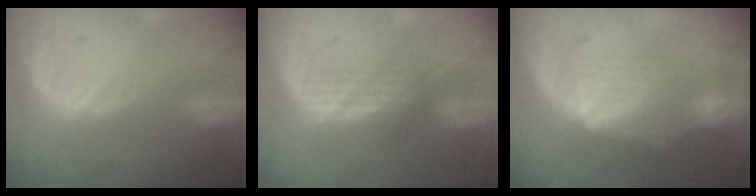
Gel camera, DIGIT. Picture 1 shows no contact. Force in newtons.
{"total": 2.8, "press": 2.6, "slide": 1.0}
{"total": 7.0, "press": 6.6, "slide": 2.3}